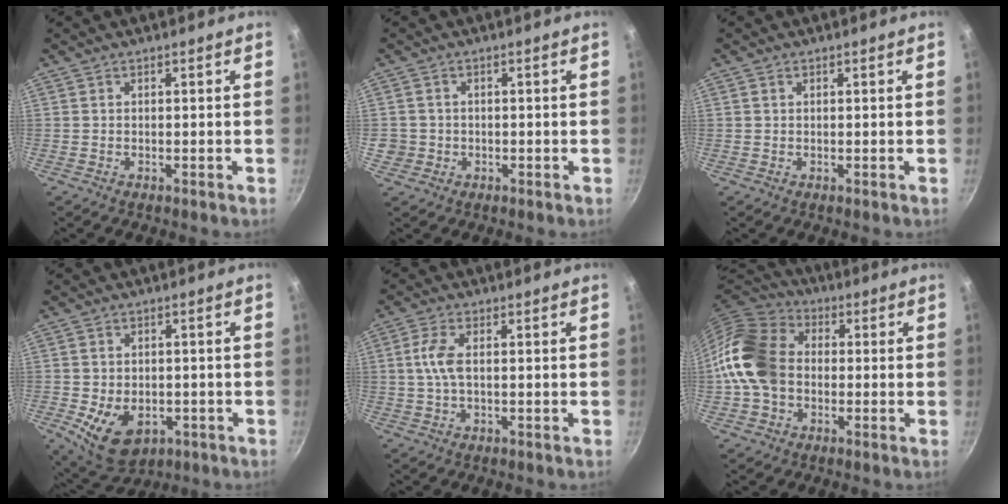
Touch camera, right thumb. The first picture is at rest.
{"total": 3.2, "force": [-0.5, 3.1, 0.8], "torque": [-0.005, 0.013, -0.004]}
{"total": 0.7, "force": [0.3, 0.6, 0.4], "torque": [-0.005, 0.002, 0.005]}
{"total": 10.5, "force": [-3.1, 7.2, 7.1], "torque": [-0.096, -0.003, -0.033]}
{"total": 1.4, "force": [-0.9, -1.1, 0.2], "torque": [-0.030, 0.003, -0.019]}
{"total": 15.4, "force": [-1.1, 12.0, 9.7], "torque": [-0.164, 0.030, -0.037]}